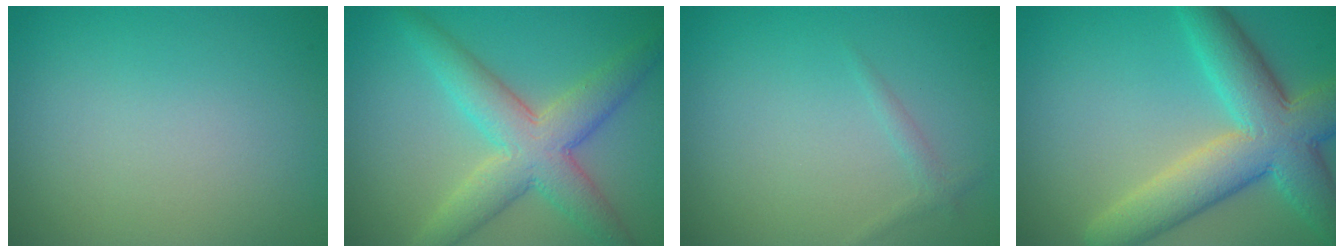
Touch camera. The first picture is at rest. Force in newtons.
{"total": 6.5, "press": 6.5, "slide": 0.3}
{"total": 0.9, "press": 0.9, "slide": 0.0}
{"total": 8.7, "press": 8.7, "slide": 0.4}